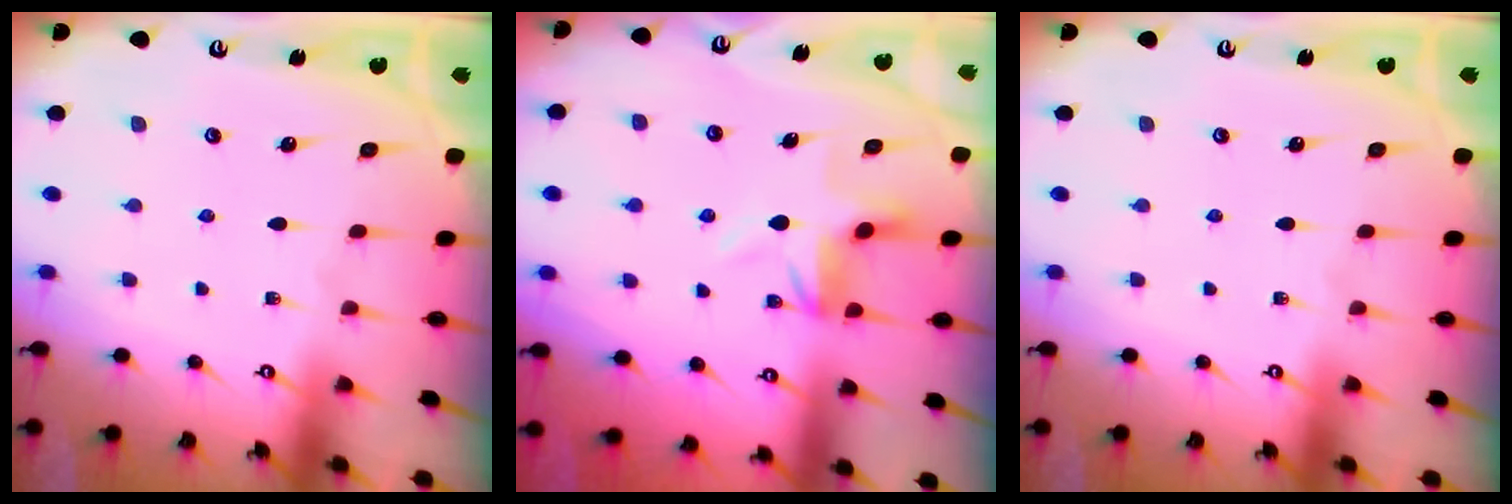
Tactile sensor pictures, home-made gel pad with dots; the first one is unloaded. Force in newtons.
{"total": 5.4, "press": 5.0, "slide": 1.8}
{"total": 0.0}